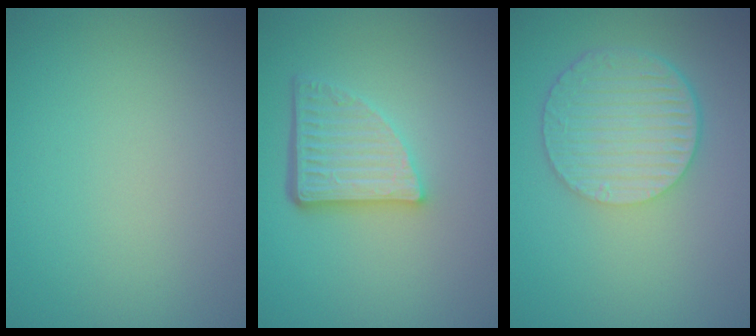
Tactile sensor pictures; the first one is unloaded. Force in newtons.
{"total": 5.0, "press": 3.5, "slide": 3.6}
{"total": 6.8, "press": 4.9, "slide": 4.8}